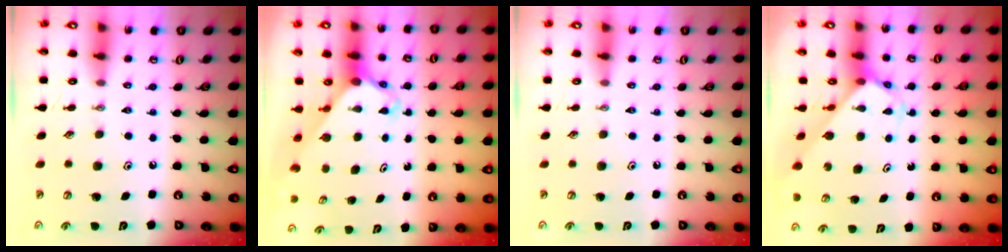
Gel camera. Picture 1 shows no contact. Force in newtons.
{"total": 3.1, "press": 3.1, "slide": 0.2}
{"total": 0.0}
{"total": 2.7, "press": 2.7, "slide": 0.1}